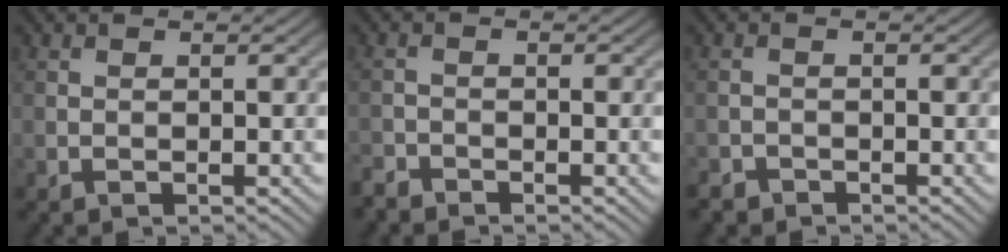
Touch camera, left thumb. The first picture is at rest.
{"total": 1.8, "force": [-1.7, 0.4, 0.2], "torque": [-0.006, -0.005, -0.042]}
{"total": 1.6, "force": [-1.5, 0.7, 0.2], "torque": [-0.002, -0.002, -0.031]}